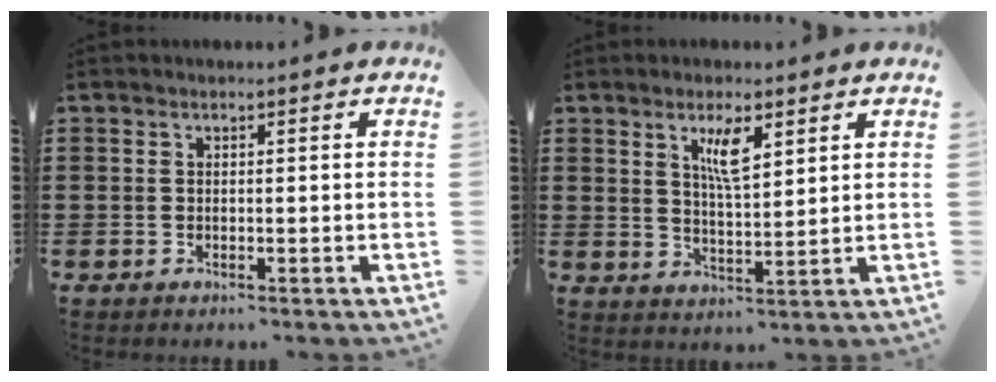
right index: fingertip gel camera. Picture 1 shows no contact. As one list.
[{"total": 5.5, "force": [2.7, 1.5, 4.5], "torque": [-0.089, 0.002, 0.044]}]